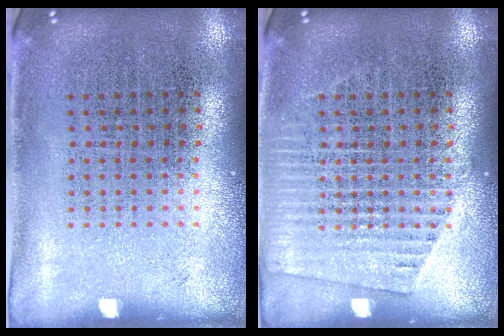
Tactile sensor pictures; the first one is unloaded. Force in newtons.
{"total": 1.7, "press": 1.6, "slide": 0.3}